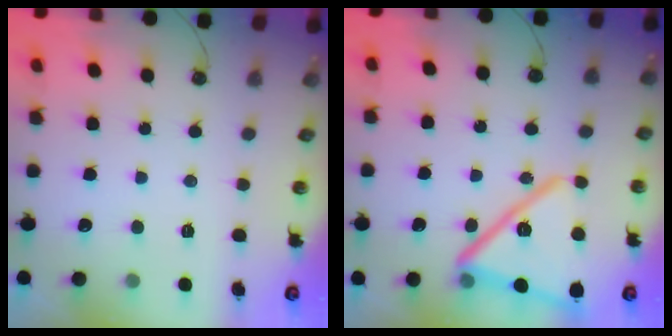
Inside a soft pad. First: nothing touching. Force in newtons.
{"total": 20.6, "press": 20.5, "slide": 1.4}